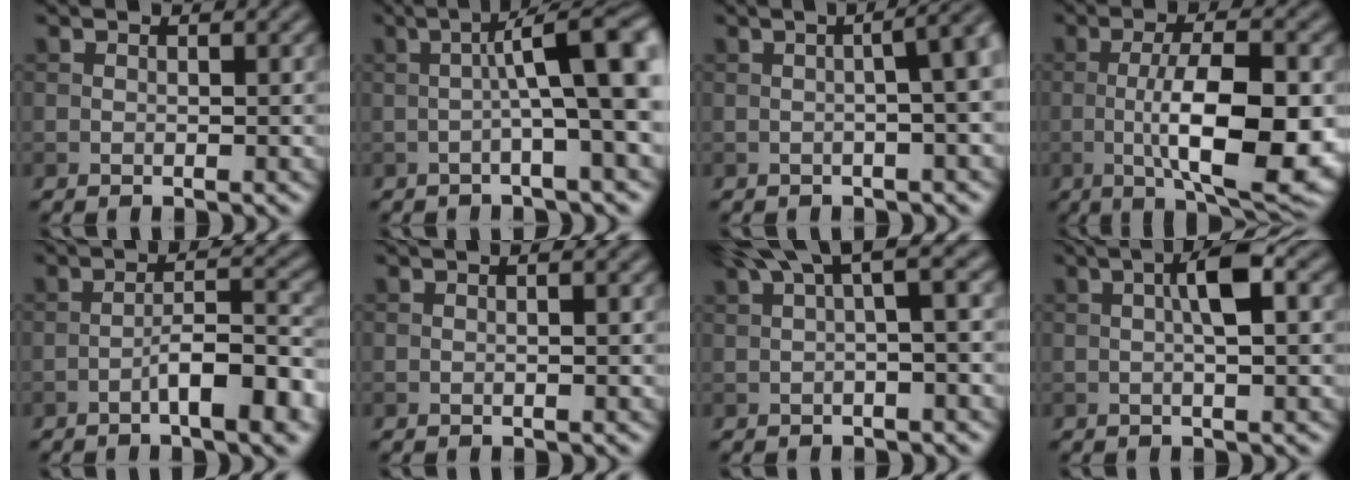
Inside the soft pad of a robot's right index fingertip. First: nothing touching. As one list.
[{"total": 8.6, "force": [0.5, 1.4, 8.4], "torque": [-0.118, 0.015, 0.000]}, {"total": 6.6, "force": [0.6, 2.8, 6.0], "torque": [-0.034, 0.032, -0.013]}, {"total": 11.6, "force": [-1.7, 3.6, 10.9], "torque": [-0.171, -0.007, -0.027]}, {"total": 6.7, "force": [-3.0, 1.4, 5.9], "torque": [-0.093, 0.014, -0.052]}, {"total": 1.1, "force": [0.2, 0.3, 1.1], "torque": [-0.014, -0.005, -0.003]}, {"total": 6.3, "force": [2.4, 1.5, 5.6], "torque": [-0.078, 0.028, 0.035]}, {"total": 4.1, "force": [0.7, 0.8, 4.0], "torque": [-0.068, 0.012, 0.007]}]